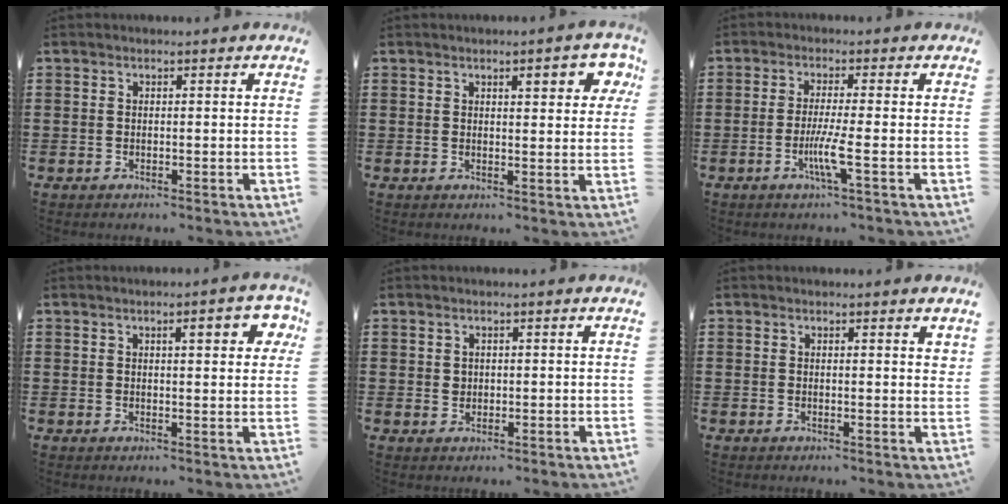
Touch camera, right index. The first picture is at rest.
{"total": 4.6, "force": [2.1, 0.9, 4.0], "torque": [-0.049, -0.007, 0.026]}
{"total": 4.6, "force": [-1.6, -0.1, 4.3], "torque": [-0.088, -0.018, -0.033]}
{"total": 4.3, "force": [1.7, 0.7, 3.9], "torque": [-0.054, -0.003, 0.021]}
{"total": 1.1, "force": [0.3, 1.0, 0.3], "torque": [-0.008, 0.004, 0.007]}
{"total": 0.8, "force": [0.7, -0.3, 0.4], "torque": [0.000, -0.003, 0.012]}